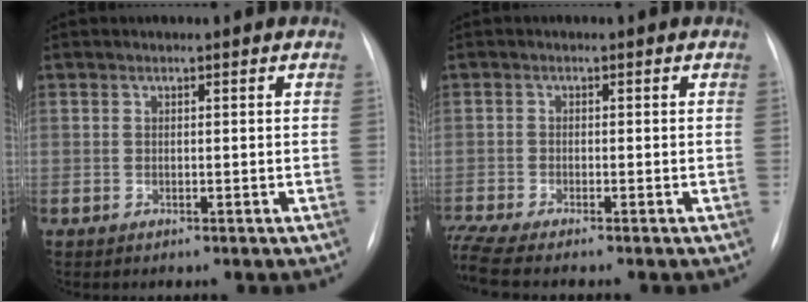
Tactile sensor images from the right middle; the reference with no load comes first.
{"total": 5.5, "force": [-4.8, -0.6, 2.6], "torque": [-0.064, -0.010, -0.089]}